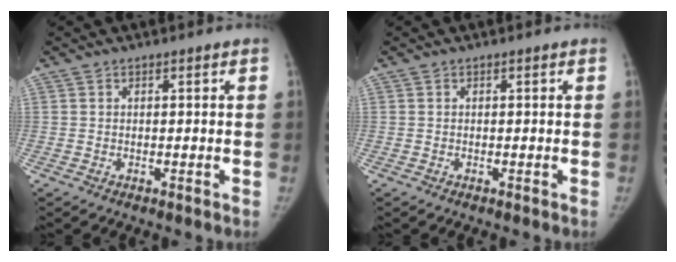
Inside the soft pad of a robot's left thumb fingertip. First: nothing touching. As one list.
[{"total": 0.0}]